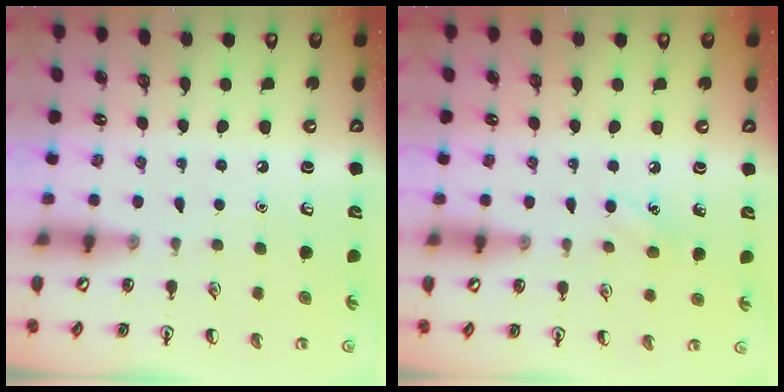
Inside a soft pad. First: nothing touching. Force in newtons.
{"total": 5.4, "press": 5.1, "slide": 1.6}